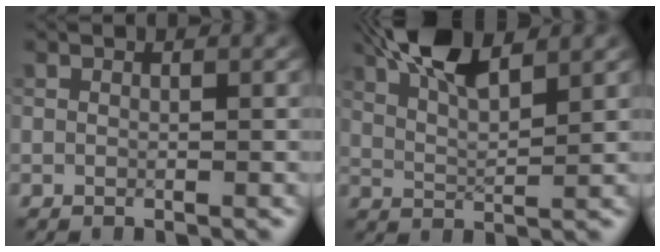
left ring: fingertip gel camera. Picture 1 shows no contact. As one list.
[{"total": 6.7, "force": [4.3, 2.1, 4.6], "torque": [-0.088, 0.015, 0.071]}]